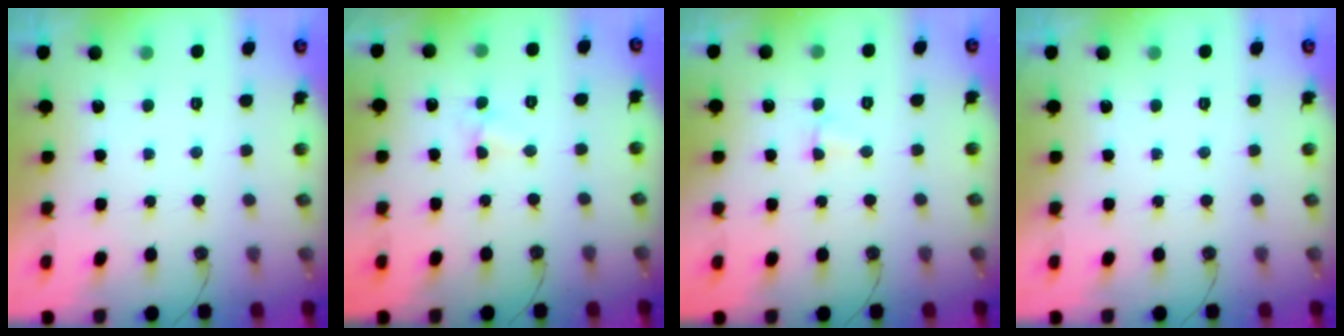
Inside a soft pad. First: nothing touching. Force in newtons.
{"total": 2.6, "press": 2.5, "slide": 0.3}
{"total": 2.9, "press": 2.9, "slide": 0.6}
{"total": 0.0}